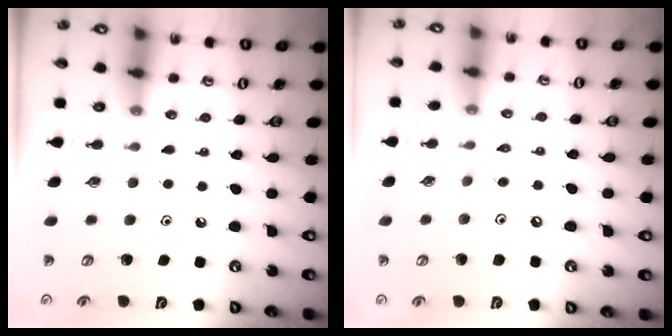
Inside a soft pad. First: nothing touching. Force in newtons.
{"total": 3.1, "press": 3.1, "slide": 0.6}